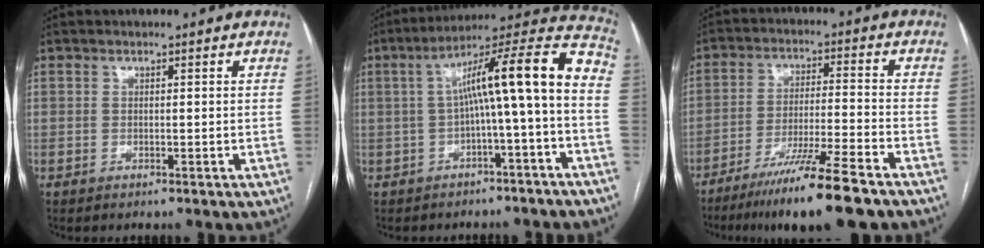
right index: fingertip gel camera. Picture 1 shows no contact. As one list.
[{"total": 14.4, "force": [-1.2, 0.4, 14.4], "torque": [-0.207, 0.050, -0.022]}, {"total": 13.8, "force": [-10.1, -0.6, 9.4], "torque": [-0.161, -0.037, -0.167]}]